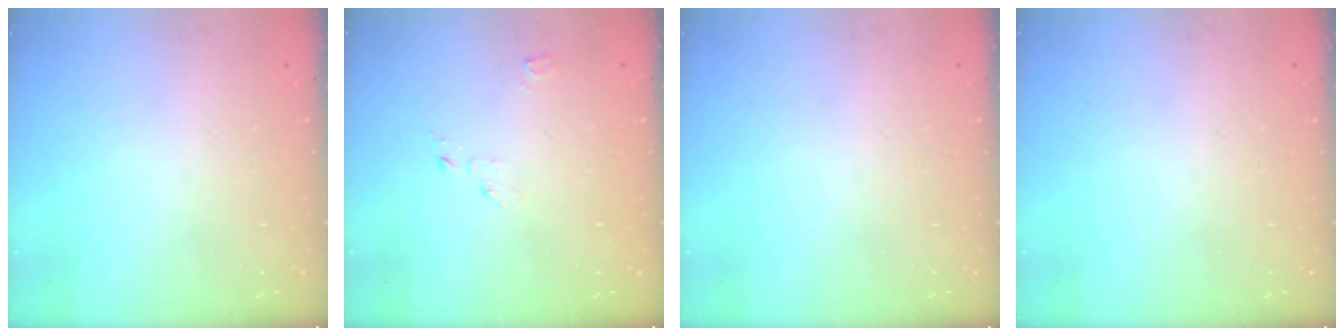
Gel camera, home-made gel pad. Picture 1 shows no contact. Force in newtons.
{"total": 2.4, "press": 2.4, "slide": 0.3}
{"total": 0.0}
{"total": 0.0}